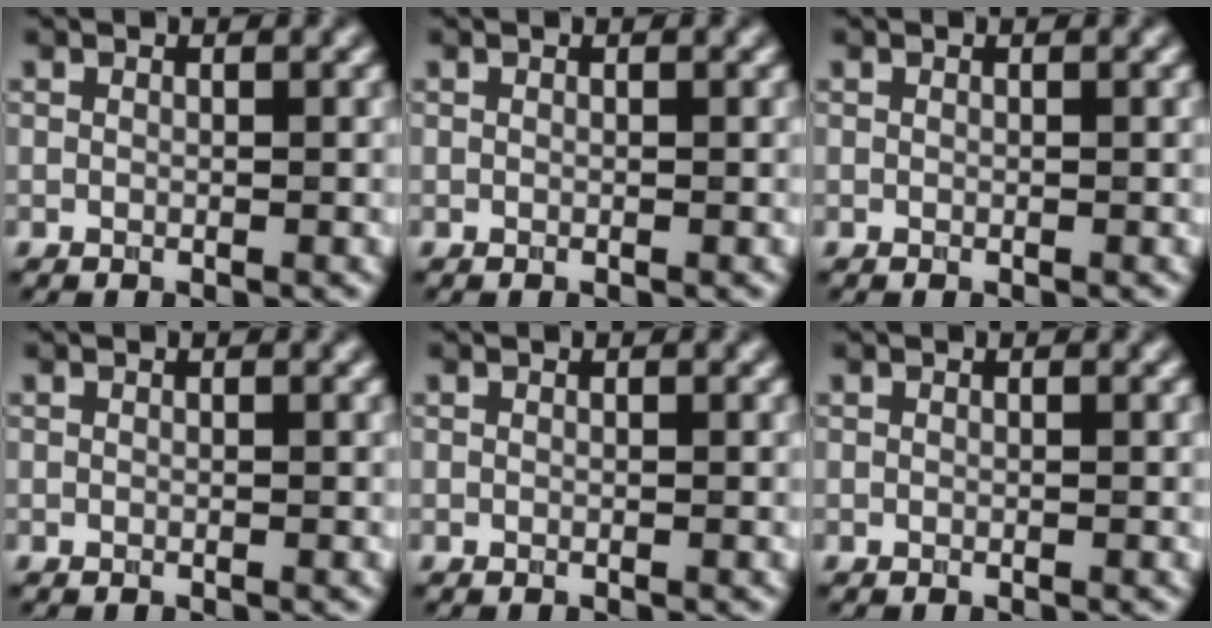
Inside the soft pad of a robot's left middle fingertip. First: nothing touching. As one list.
[{"total": 0.0}, {"total": 0.0}, {"total": 0.0}, {"total": 0.0}, {"total": 0.0}]